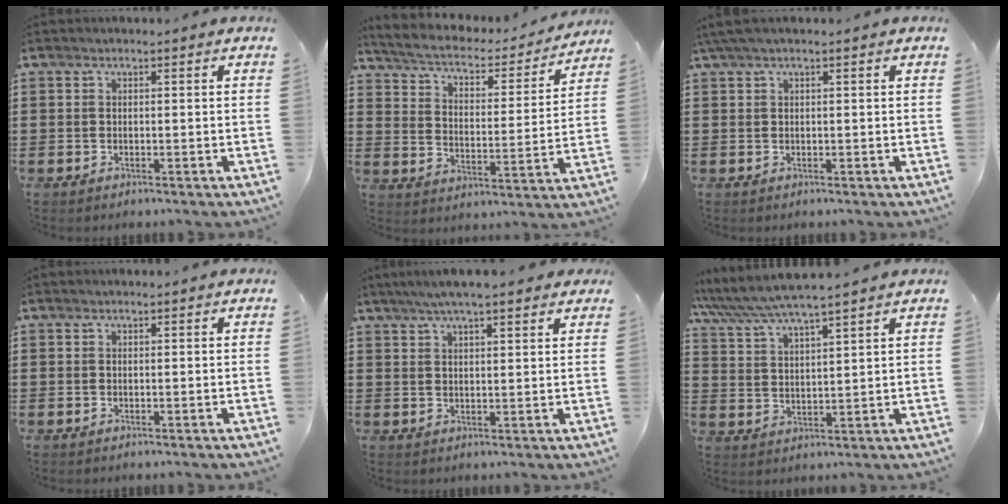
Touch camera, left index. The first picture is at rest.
{"total": 3.9, "force": [3.5, 0.9, 1.5], "torque": [-0.051, -0.028, 0.051]}
{"total": 1.4, "force": [0.6, 0.1, 1.3], "torque": [-0.025, 0.000, 0.012]}
{"total": 0.0}
{"total": 4.9, "force": [4.0, 0.5, 2.8], "torque": [-0.063, -0.002, 0.071]}
{"total": 5.1, "force": [4.7, -0.1, 1.9], "torque": [-0.054, -0.025, 0.081]}